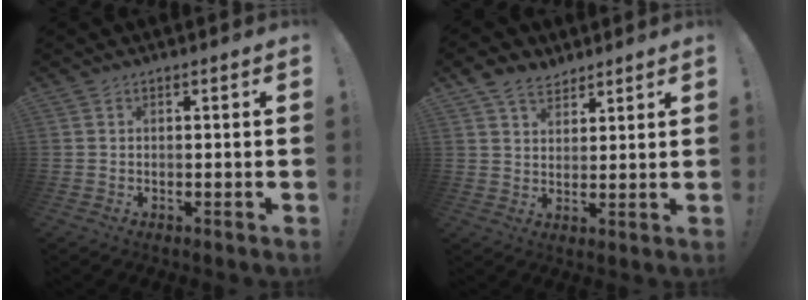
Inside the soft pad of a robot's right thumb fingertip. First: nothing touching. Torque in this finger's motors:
{"motor_torque": [0.10, 0.26, 1.02, 0.93, 0.03]}